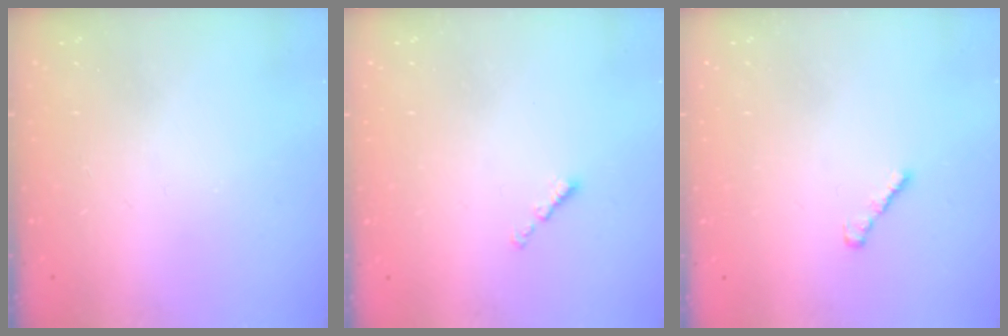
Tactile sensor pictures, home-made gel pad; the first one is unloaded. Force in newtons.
{"total": 0.8, "press": 0.7, "slide": 0.4}
{"total": 1.3, "press": 1.3, "slide": 0.4}